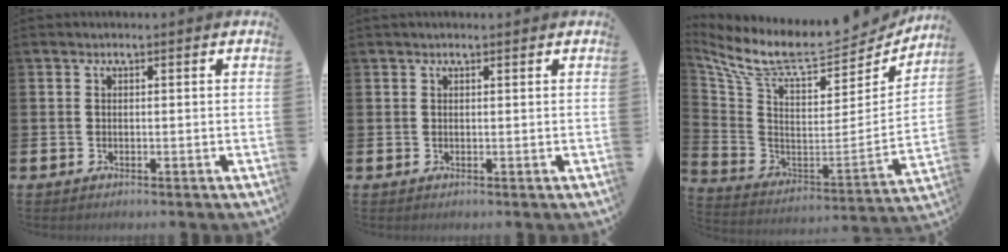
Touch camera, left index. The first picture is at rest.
{"total": 0.5, "force": [0.4, 0.1, 0.3], "torque": [-0.002, 0.001, 0.006]}
{"total": 9.7, "force": [8.1, 2.5, 4.7], "torque": [-0.123, -0.063, 0.135]}